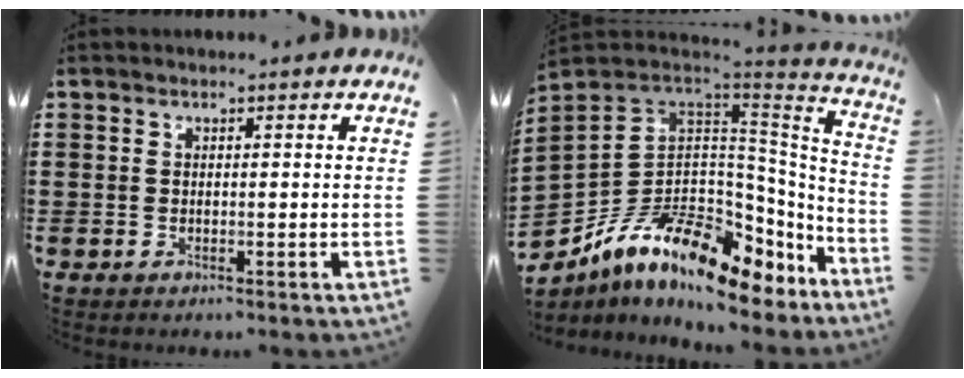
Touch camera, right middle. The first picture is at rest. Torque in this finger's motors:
{"motor_torque": [2.14, 0.00, 1.00, 0.21]}